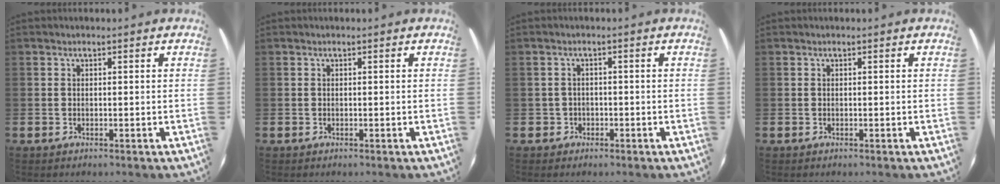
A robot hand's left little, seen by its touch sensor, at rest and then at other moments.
{"total": 0.0}
{"total": 1.4, "force": [-0.6, 1.2, 0.1], "torque": [-0.007, 0.004, -0.016]}
{"total": 0.0}